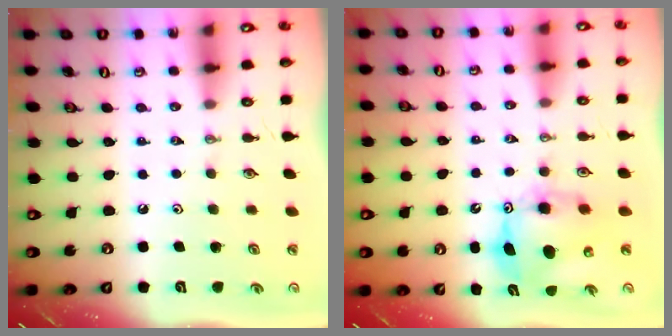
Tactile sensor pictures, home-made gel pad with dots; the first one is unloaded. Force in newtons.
{"total": 10.4, "press": 10.3, "slide": 0.7}